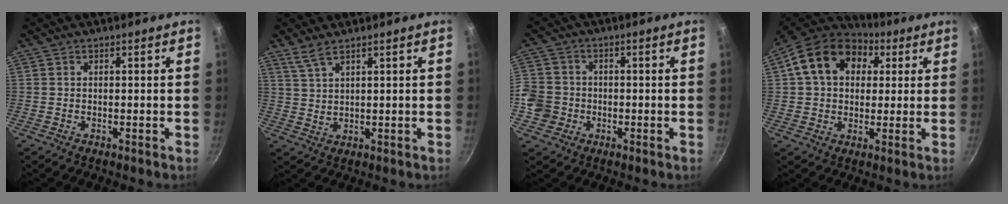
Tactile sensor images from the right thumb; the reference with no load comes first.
{"total": 3.6, "force": [2.7, 0.9, 2.2], "torque": [-0.042, -0.015, 0.060]}
{"total": 8.1, "force": [-1.7, 7.5, 2.5], "torque": [-0.038, 0.019, -0.042]}
{"total": 17.2, "force": [5.1, 12.9, 10.2], "torque": [-0.162, 0.023, 0.069]}